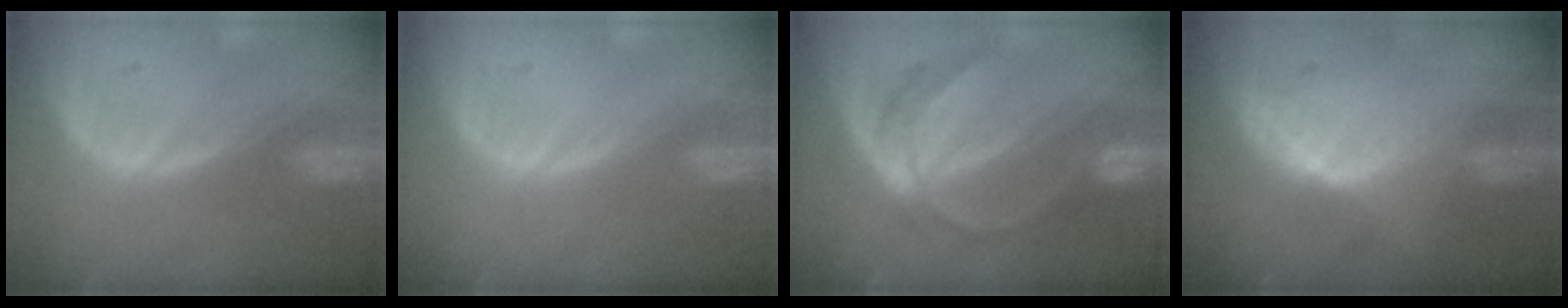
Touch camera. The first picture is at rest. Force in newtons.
{"total": 0.0}
{"total": 6.1, "press": 6.1, "slide": 0.3}
{"total": 6.6, "press": 6.2, "slide": 2.3}